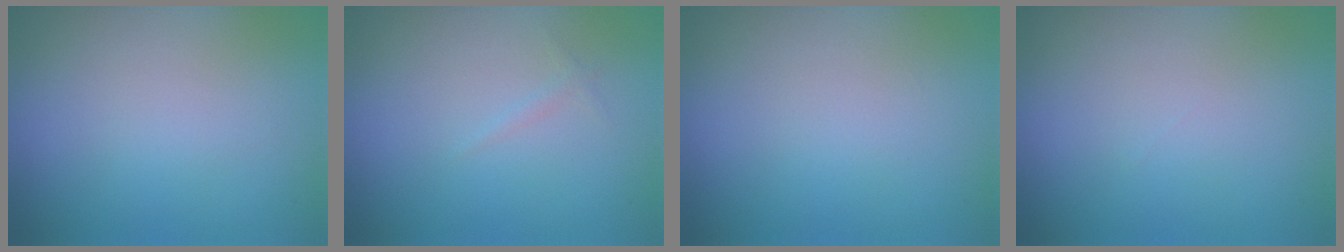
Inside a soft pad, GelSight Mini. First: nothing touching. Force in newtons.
{"total": 0.5, "press": 0.5, "slide": 0.0}
{"total": 0.0}
{"total": 0.0}